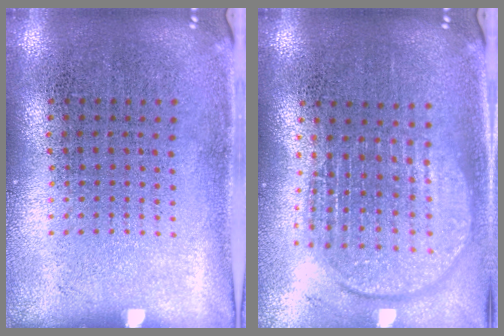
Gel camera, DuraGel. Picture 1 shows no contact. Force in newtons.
{"total": 1.8, "press": 1.5, "slide": 1.0}